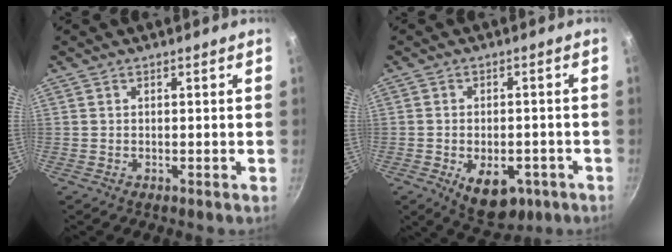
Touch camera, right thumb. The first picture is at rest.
{"total": 10.1, "force": [-4.0, 5.9, 7.2], "torque": [-0.073, 0.011, -0.042]}